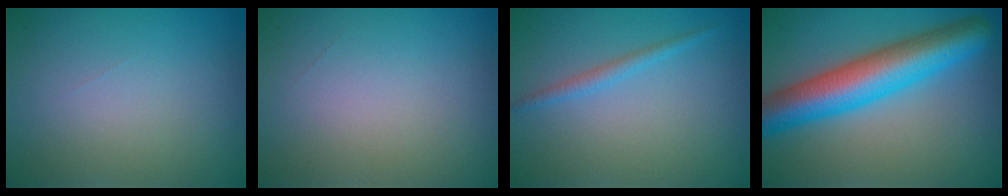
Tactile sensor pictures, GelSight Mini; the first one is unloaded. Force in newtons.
{"total": 0.0}
{"total": 1.3, "press": 1.3, "slide": 0.1}
{"total": 8.9, "press": 8.9, "slide": 0.3}